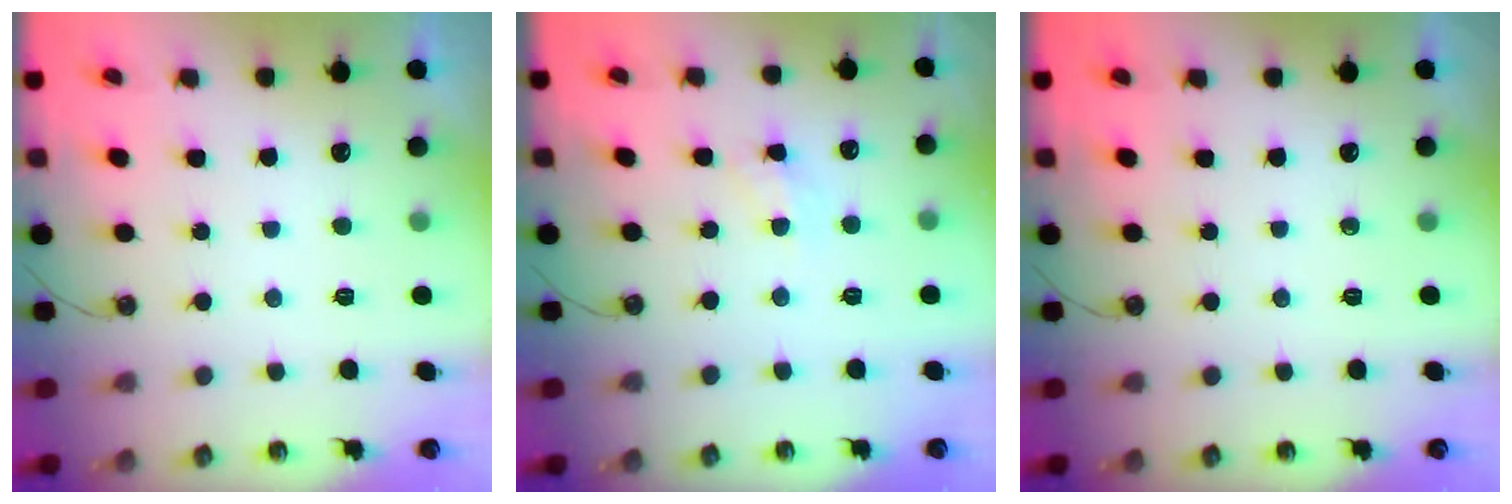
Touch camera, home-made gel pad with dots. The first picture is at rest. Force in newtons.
{"total": 4.6, "press": 4.6, "slide": 0.3}
{"total": 0.0}